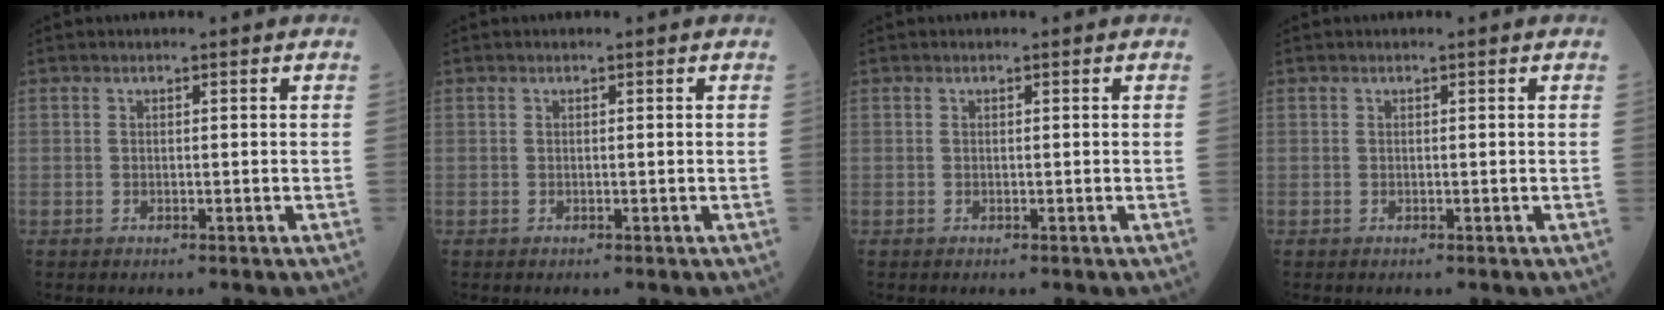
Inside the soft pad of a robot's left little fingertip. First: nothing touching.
{"total": 0.0}
{"total": 0.0}
{"total": 0.0}